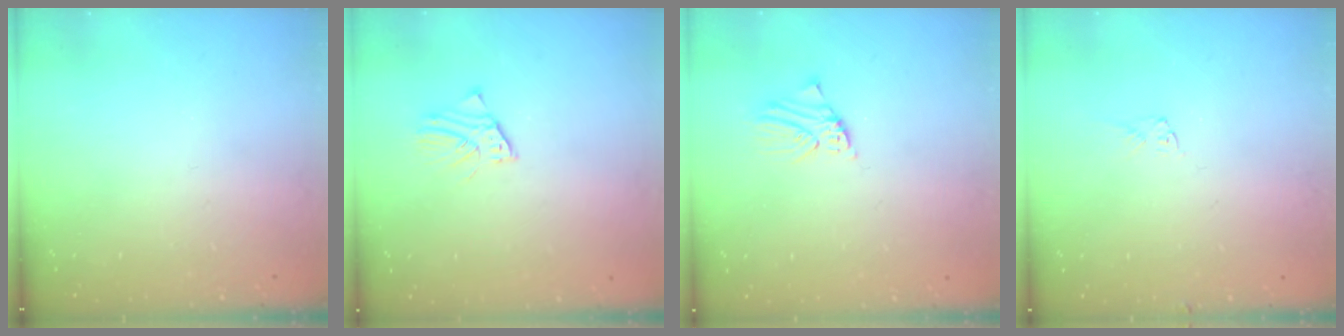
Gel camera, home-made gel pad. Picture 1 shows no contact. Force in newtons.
{"total": 1.6, "press": 1.6, "slide": 0.3}
{"total": 0.8, "press": 0.8, "slide": 0.1}
{"total": 3.9, "press": 3.9, "slide": 0.1}